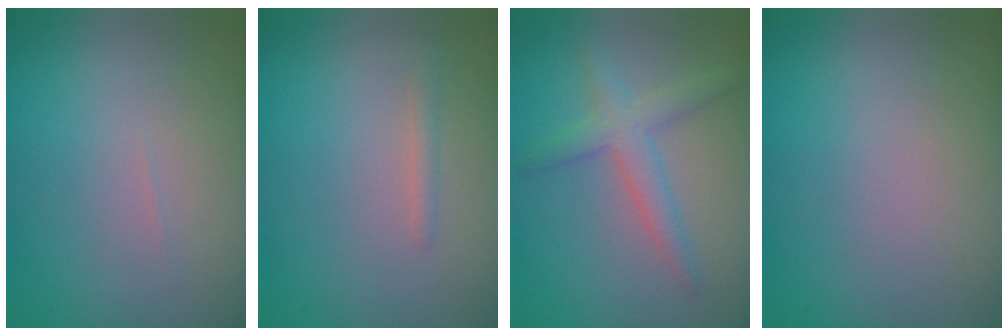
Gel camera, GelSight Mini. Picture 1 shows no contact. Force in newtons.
{"total": 0.9, "press": 0.9, "slide": 0.1}
{"total": 2.9, "press": 2.9, "slide": 0.1}
{"total": 0.0}